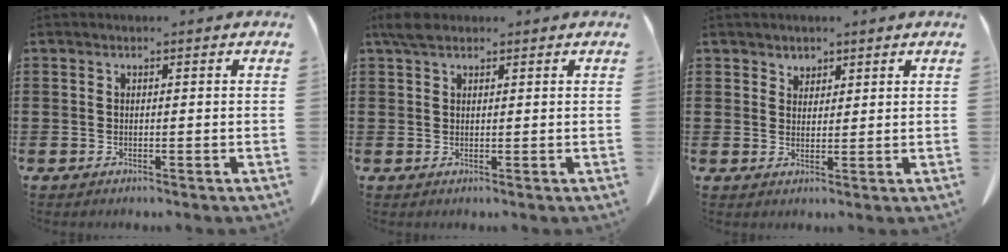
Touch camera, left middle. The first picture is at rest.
{"total": 2.6, "force": [1.8, 1.2, 1.4], "torque": [-0.035, 0.005, 0.035]}
{"total": 2.0, "force": [1.8, 1.0, 0.0], "torque": [-0.005, 0.002, 0.035]}